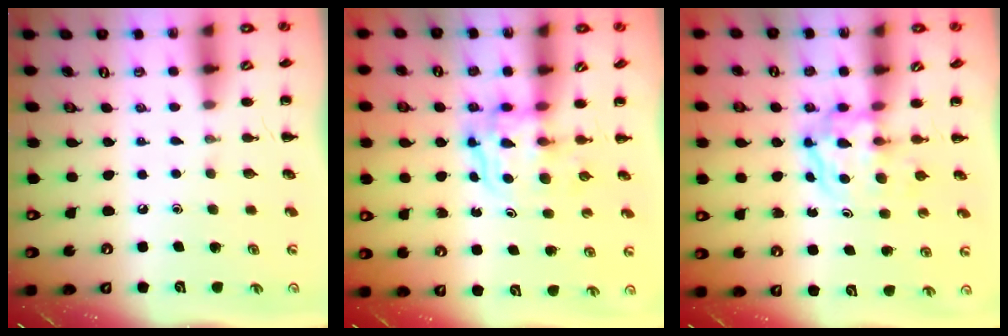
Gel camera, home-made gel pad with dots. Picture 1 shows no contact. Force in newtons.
{"total": 3.6, "press": 3.6, "slide": 0.2}
{"total": 3.9, "press": 3.9, "slide": 0.5}